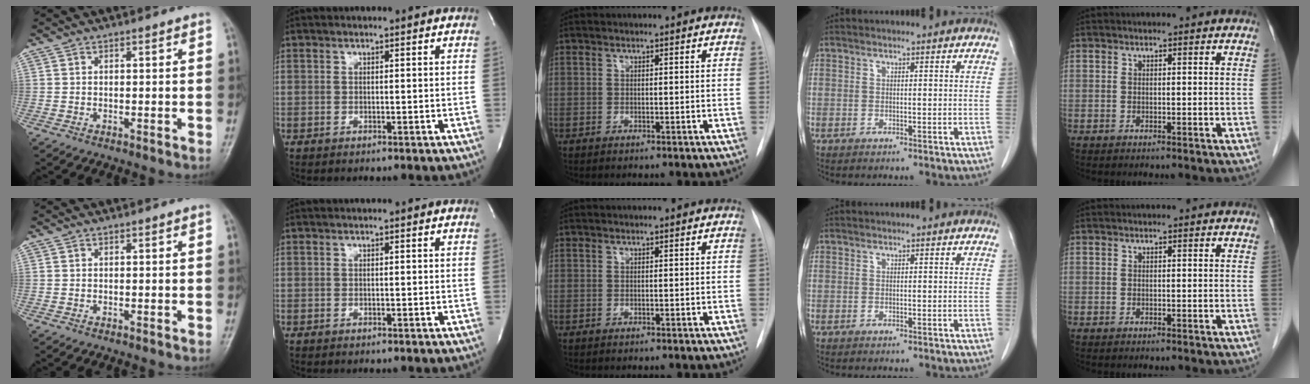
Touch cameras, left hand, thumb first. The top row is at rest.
{}